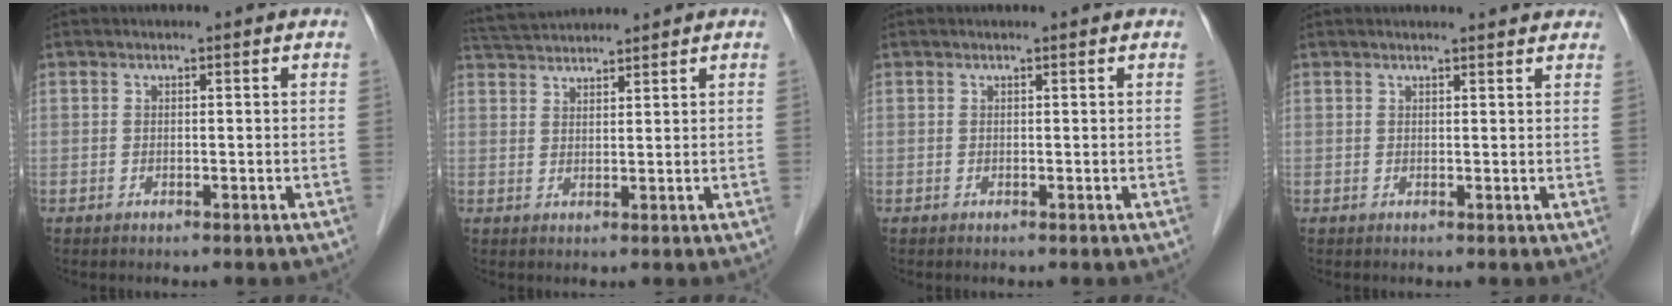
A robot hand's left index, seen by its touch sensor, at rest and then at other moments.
{"total": 6.1, "force": [6.0, 0.1, 1.3], "torque": [-0.031, 0.036, 0.107]}
{"total": 0.9, "force": [0.9, 0.1, 0.3], "torque": [-0.010, 0.006, 0.010]}
{"total": 6.0, "force": [5.7, 0.7, 1.7], "torque": [-0.018, 0.010, 0.052]}